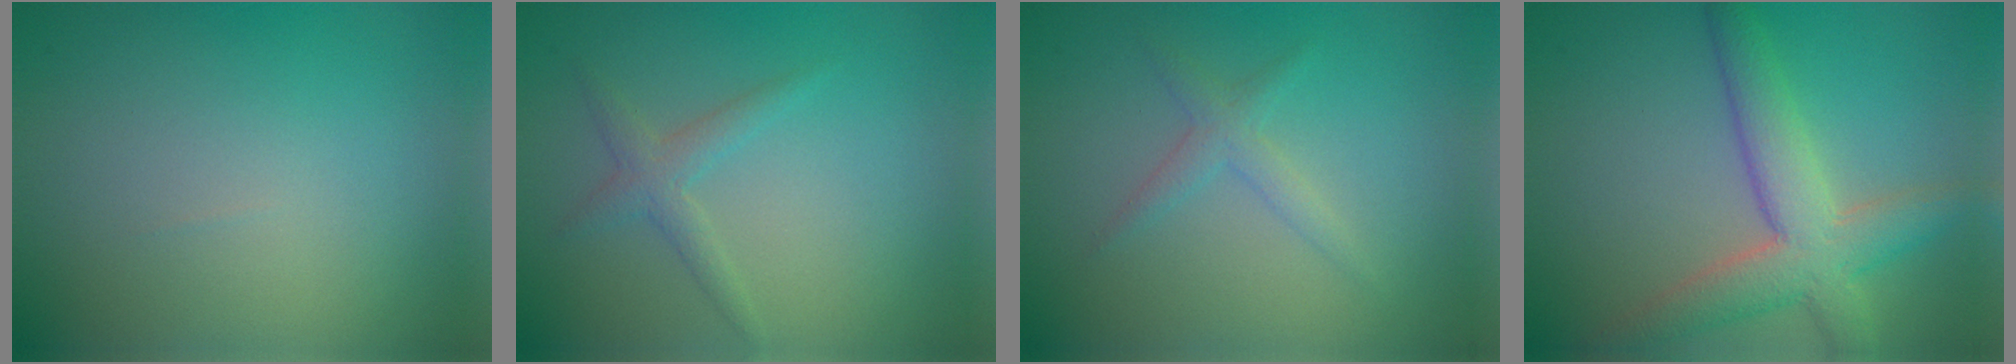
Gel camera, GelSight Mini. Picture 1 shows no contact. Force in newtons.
{"total": 1.8, "press": 1.8, "slide": 0.1}
{"total": 1.6, "press": 1.6, "slide": 0.1}
{"total": 5.7, "press": 5.7, "slide": 0.4}